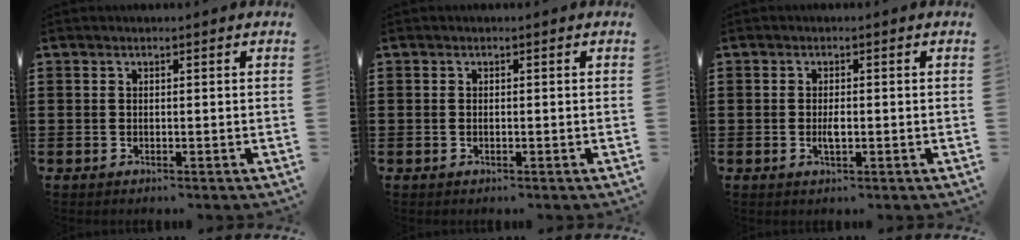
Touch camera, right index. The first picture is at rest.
{"total": 0.0}
{"total": 2.0, "force": [-0.3, 0.7, 1.9], "torque": [-0.043, -0.002, -0.008]}